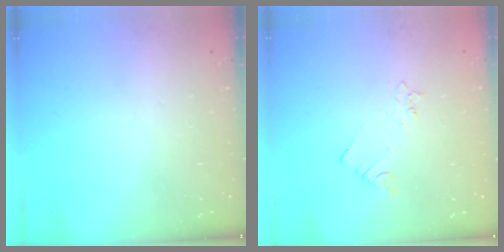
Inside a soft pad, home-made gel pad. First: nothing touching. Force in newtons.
{"total": 2.1, "press": 2.1, "slide": 0.3}